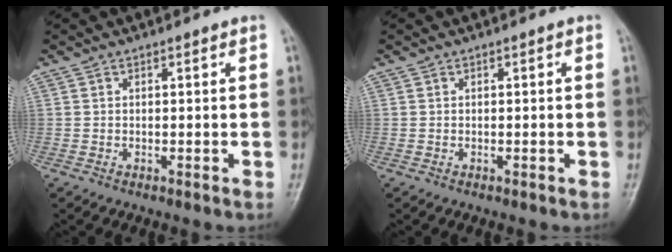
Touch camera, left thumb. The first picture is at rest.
{"total": 0.0}